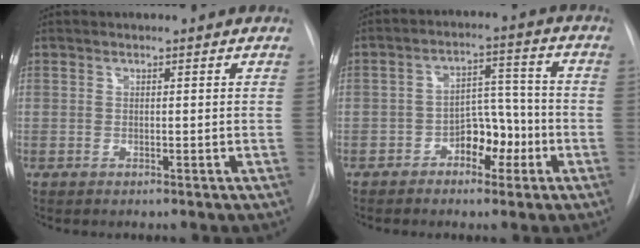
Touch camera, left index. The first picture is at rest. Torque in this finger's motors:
{"motor_torque": [0.50, -0.09, 0.09, 0.05]}